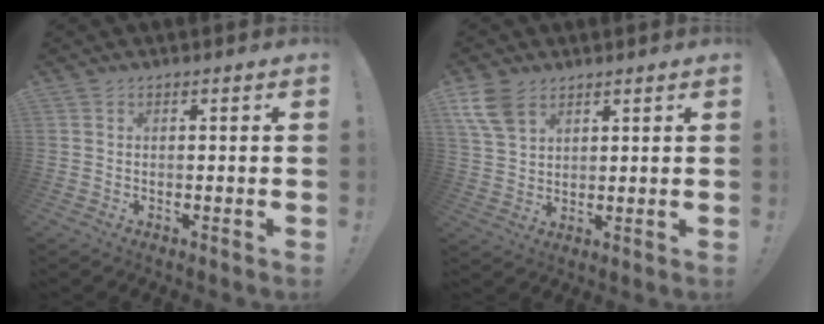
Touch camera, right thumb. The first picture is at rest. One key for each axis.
{"total": 8.5, "fx": 5.0, "fy": 5.1, "fz": 4.7, "tx": -0.093, "ty": -0.013, "tz": 0.099}